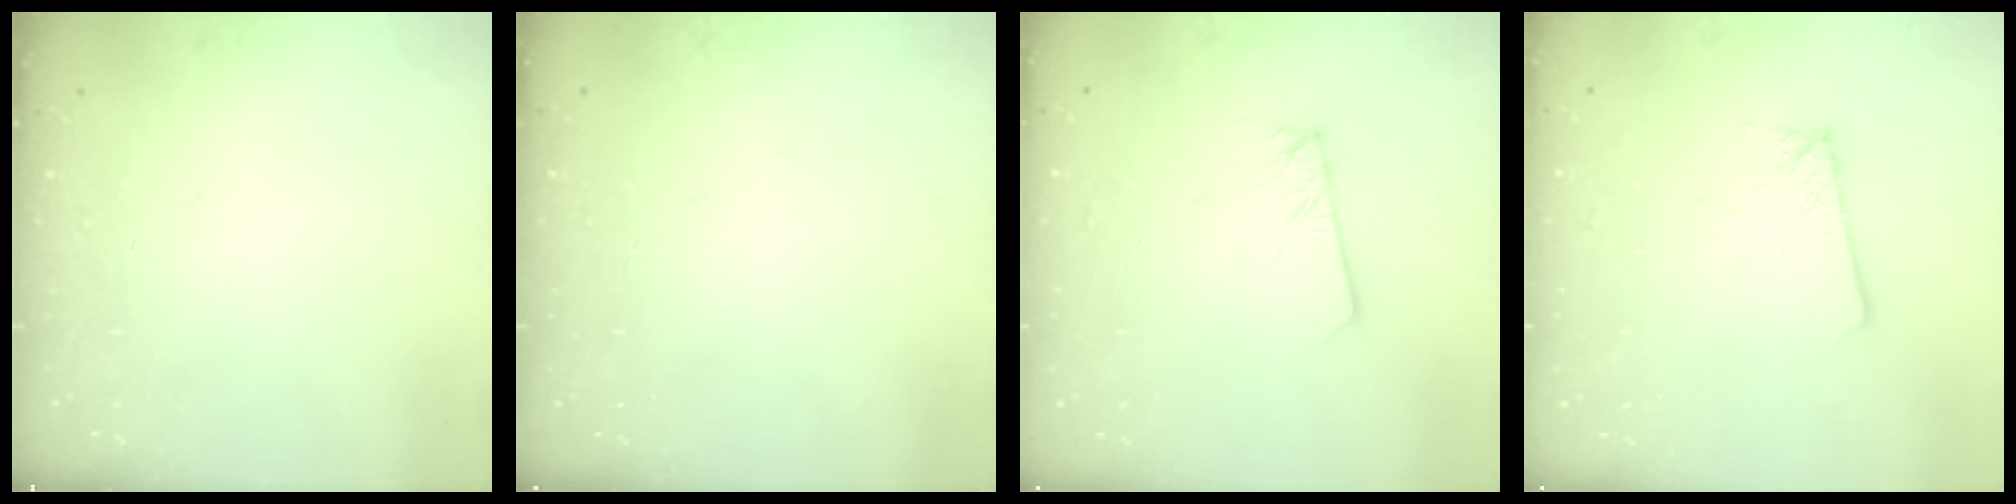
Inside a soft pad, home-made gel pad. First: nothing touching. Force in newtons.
{"total": 0.0}
{"total": 2.0, "press": 2.0, "slide": 0.2}
{"total": 2.8, "press": 2.8, "slide": 0.3}